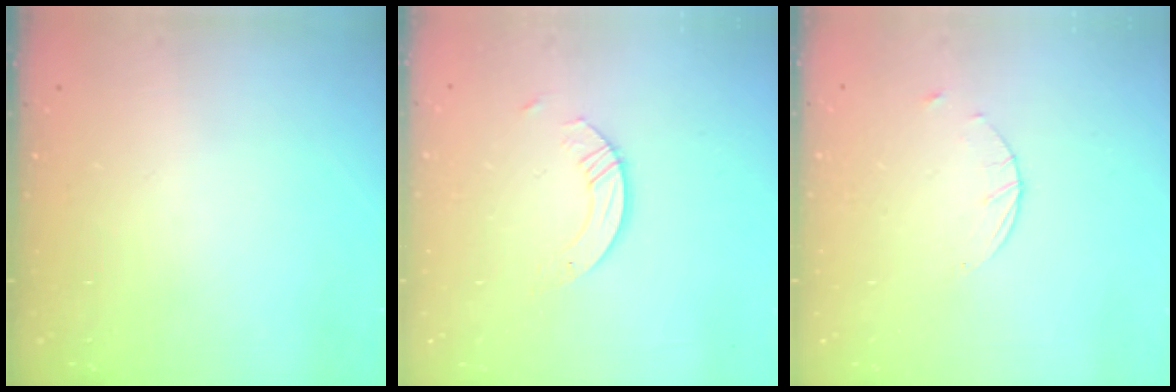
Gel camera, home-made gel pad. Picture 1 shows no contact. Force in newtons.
{"total": 3.8, "press": 3.7, "slide": 0.4}
{"total": 1.7, "press": 1.7, "slide": 0.3}